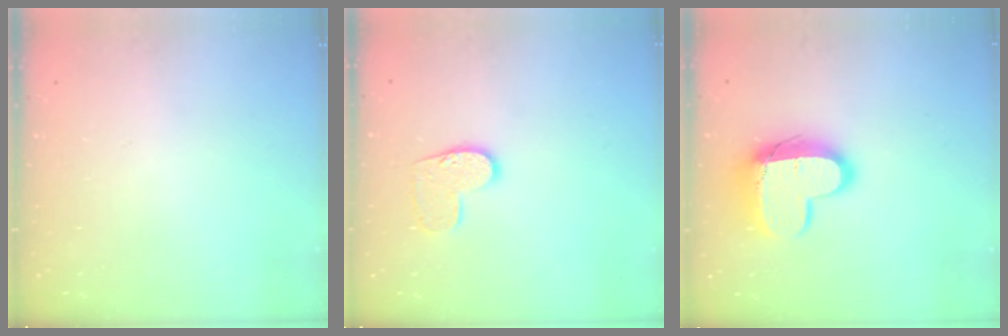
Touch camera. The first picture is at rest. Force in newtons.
{"total": 9.0, "press": 9.0, "slide": 0.5}
{"total": 14.1, "press": 14.1, "slide": 1.1}